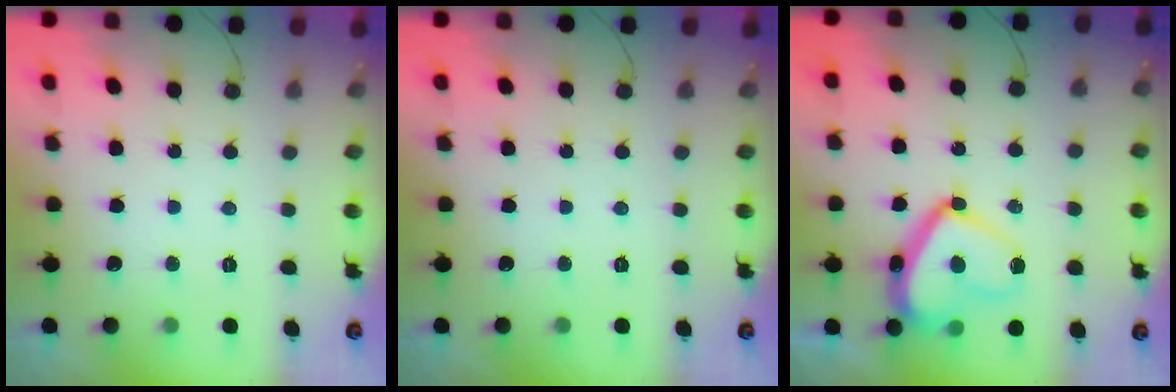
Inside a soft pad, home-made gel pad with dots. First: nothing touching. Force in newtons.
{"total": 0.0}
{"total": 16.2, "press": 16.1, "slide": 1.6}